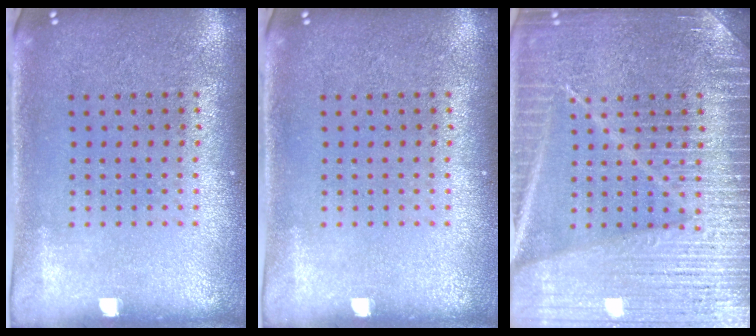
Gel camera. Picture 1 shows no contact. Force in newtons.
{"total": 0.0}
{"total": 6.7, "press": 6.6, "slide": 0.8}